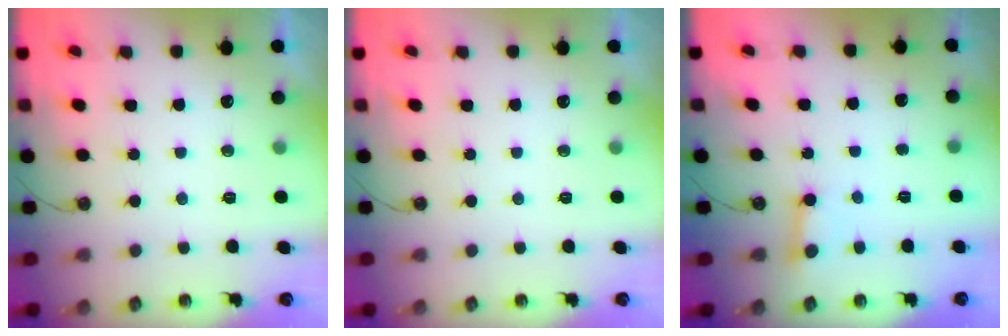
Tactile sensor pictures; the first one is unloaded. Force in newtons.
{"total": 0.0}
{"total": 3.0, "press": 3.0, "slide": 0.2}